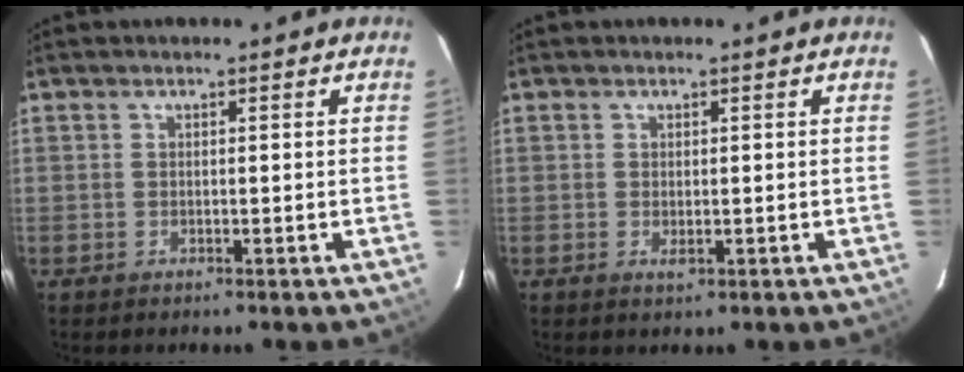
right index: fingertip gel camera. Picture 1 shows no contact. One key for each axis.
{"total": 1.2, "fx": -0.1, "fy": 0.6, "fz": 1.0, "tx": -0.018, "ty": -0.001, "tz": -0.001}